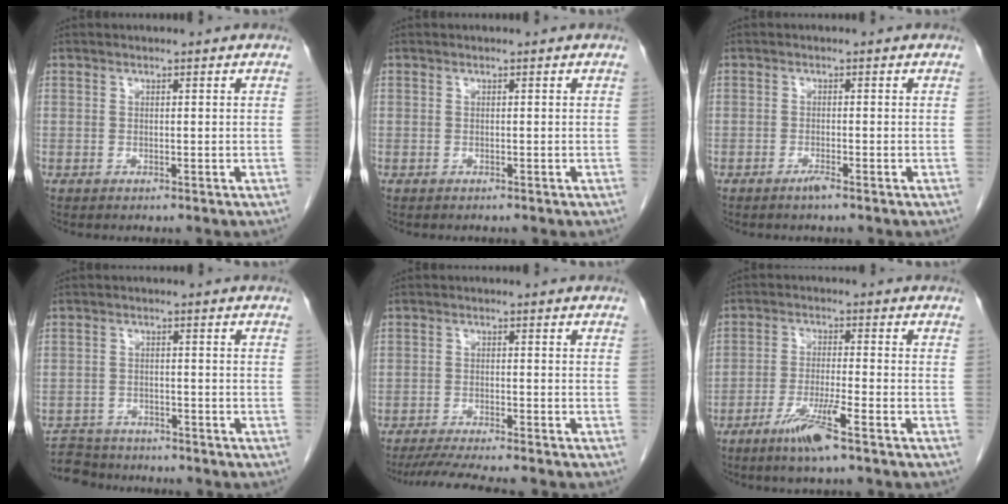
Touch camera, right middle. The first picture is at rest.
{"total": 0.0}
{"total": 1.3, "force": [-1.0, -0.1, 0.8], "torque": [-0.018, -0.001, -0.019]}
{"total": 7.3, "force": [-6.8, 2.7, 0.8], "torque": [-0.017, 0.004, -0.106]}
{"total": 9.2, "force": [-8.1, 0.2, 4.2], "torque": [-0.060, -0.016, -0.127]}
{"total": 6.7, "force": [-4.2, -0.2, 5.2], "torque": [-0.102, -0.013, -0.081]}